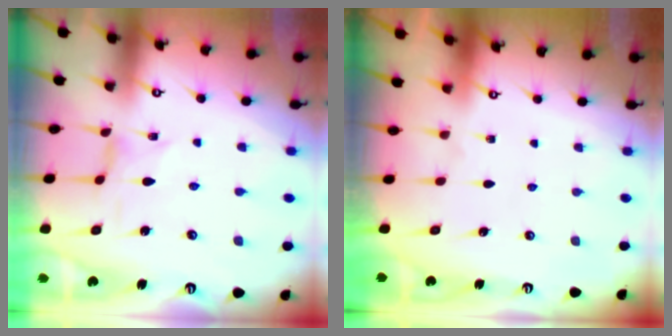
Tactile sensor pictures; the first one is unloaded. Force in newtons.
{"total": 0.0}